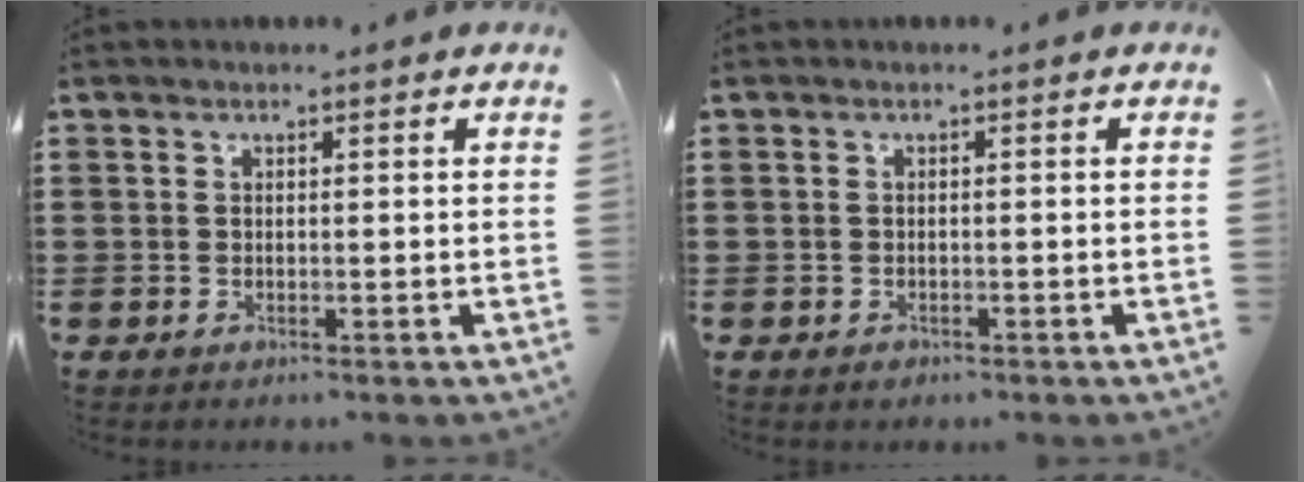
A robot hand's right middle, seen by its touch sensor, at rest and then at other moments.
{"total": 0.6, "force": [-0.5, 0.3, 0.1], "torque": [-0.003, 0.001, -0.012]}